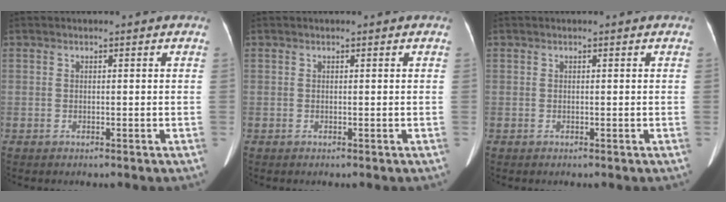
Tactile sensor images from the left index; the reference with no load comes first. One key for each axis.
{"total": 0.0}
{"total": 0.0}